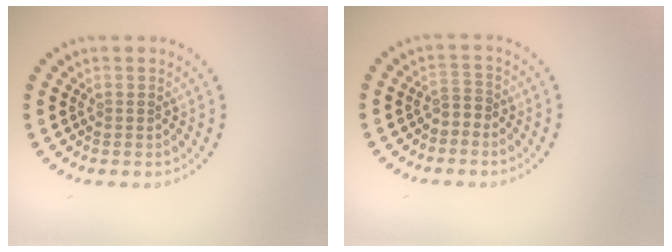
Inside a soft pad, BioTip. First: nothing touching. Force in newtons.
{"total": 1.2, "press": 0.8, "slide": 0.9}